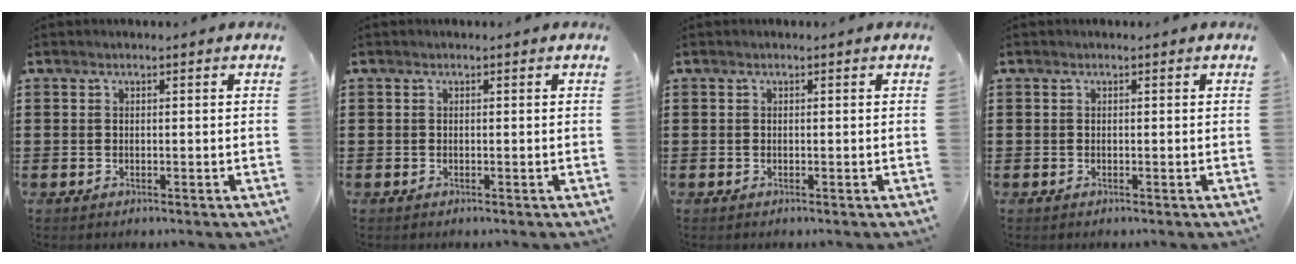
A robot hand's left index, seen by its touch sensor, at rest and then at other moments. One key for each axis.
{"total": 0.0}
{"total": 0.0}
{"total": 0.0}